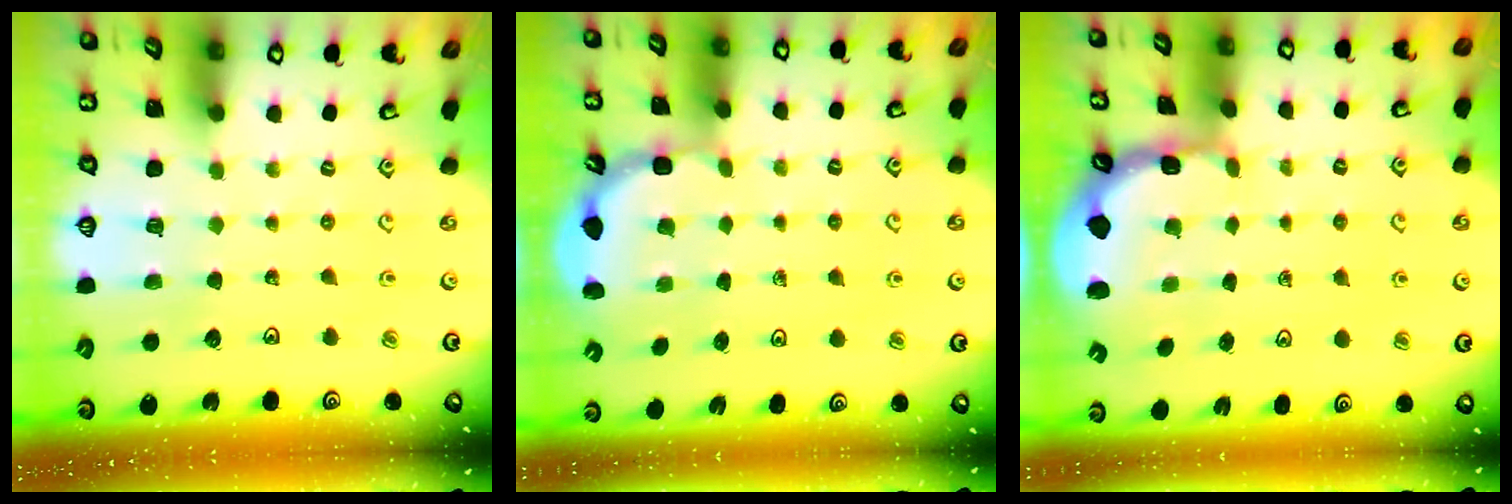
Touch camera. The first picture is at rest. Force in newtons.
{"total": 3.2, "press": 2.9, "slide": 1.4}
{"total": 1.2, "press": 1.1, "slide": 0.5}